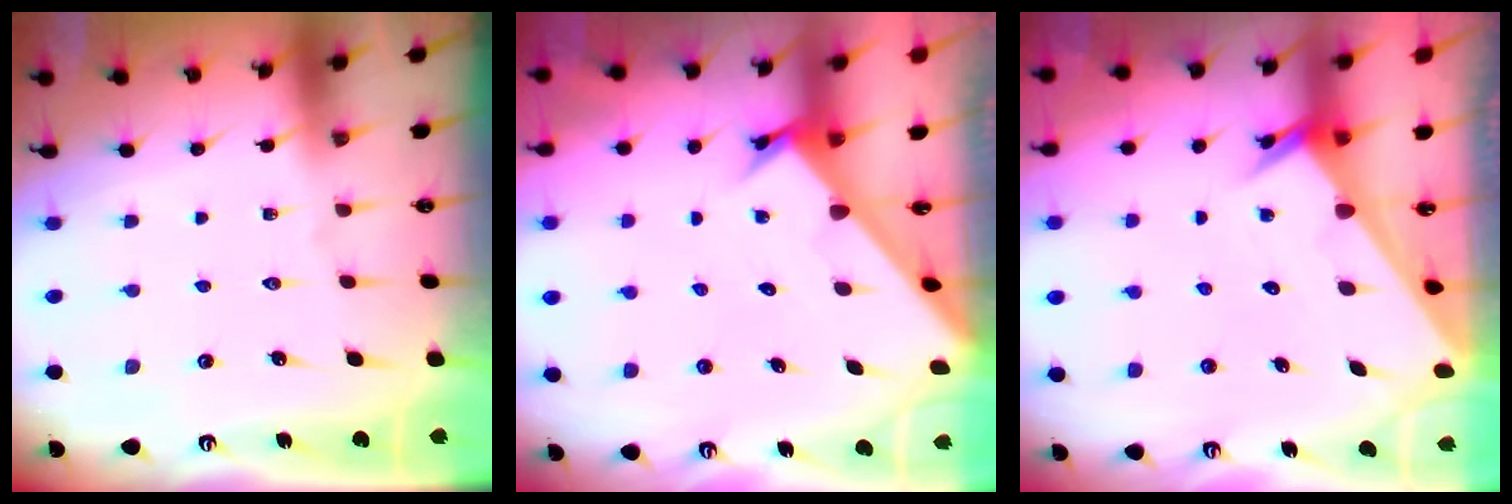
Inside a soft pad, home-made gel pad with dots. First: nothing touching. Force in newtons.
{"total": 2.1, "press": 2.1, "slide": 0.2}
{"total": 2.1, "press": 2.1, "slide": 0.1}